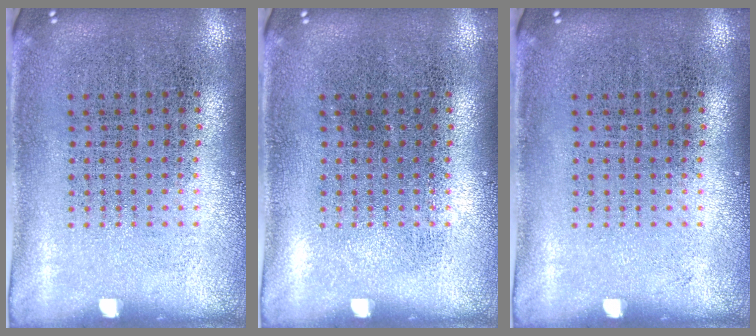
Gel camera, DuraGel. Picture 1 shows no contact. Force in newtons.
{"total": 0.0}
{"total": 0.0}